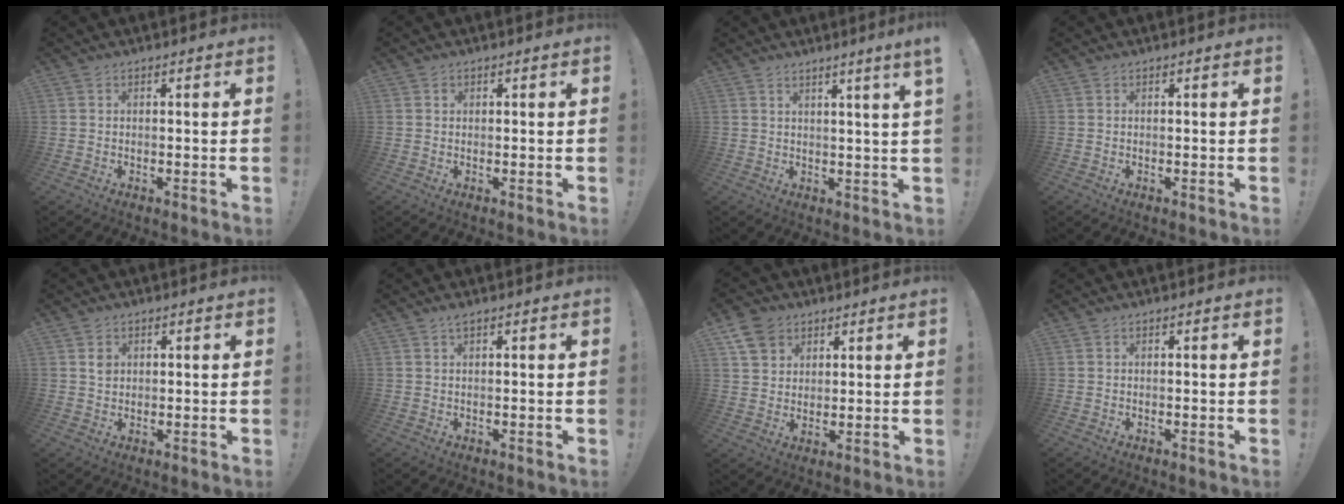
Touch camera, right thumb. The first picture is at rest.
{"total": 0.7, "force": [0.4, 0.6, 0.0], "torque": [0.001, 0.001, 0.007]}
{"total": 4.1, "force": [2.3, -1.1, 3.3], "torque": [-0.040, -0.019, 0.032]}
{"total": 0.0}
{"total": 2.0, "force": [0.8, 1.7, 0.8], "torque": [0.003, -0.006, 0.009]}
{"total": 1.0, "force": [0.6, 0.0, 0.8], "torque": [-0.015, -0.001, 0.010]}
{"total": 8.3, "force": [5.0, 6.0, 2.8], "torque": [-0.044, -0.022, 0.100]}
{"total": 0.0}